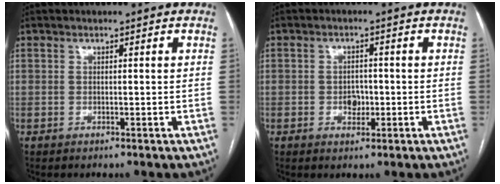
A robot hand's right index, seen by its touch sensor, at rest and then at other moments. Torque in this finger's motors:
{"motor_torque": [0.46, -0.06, 0.22, 0.04]}